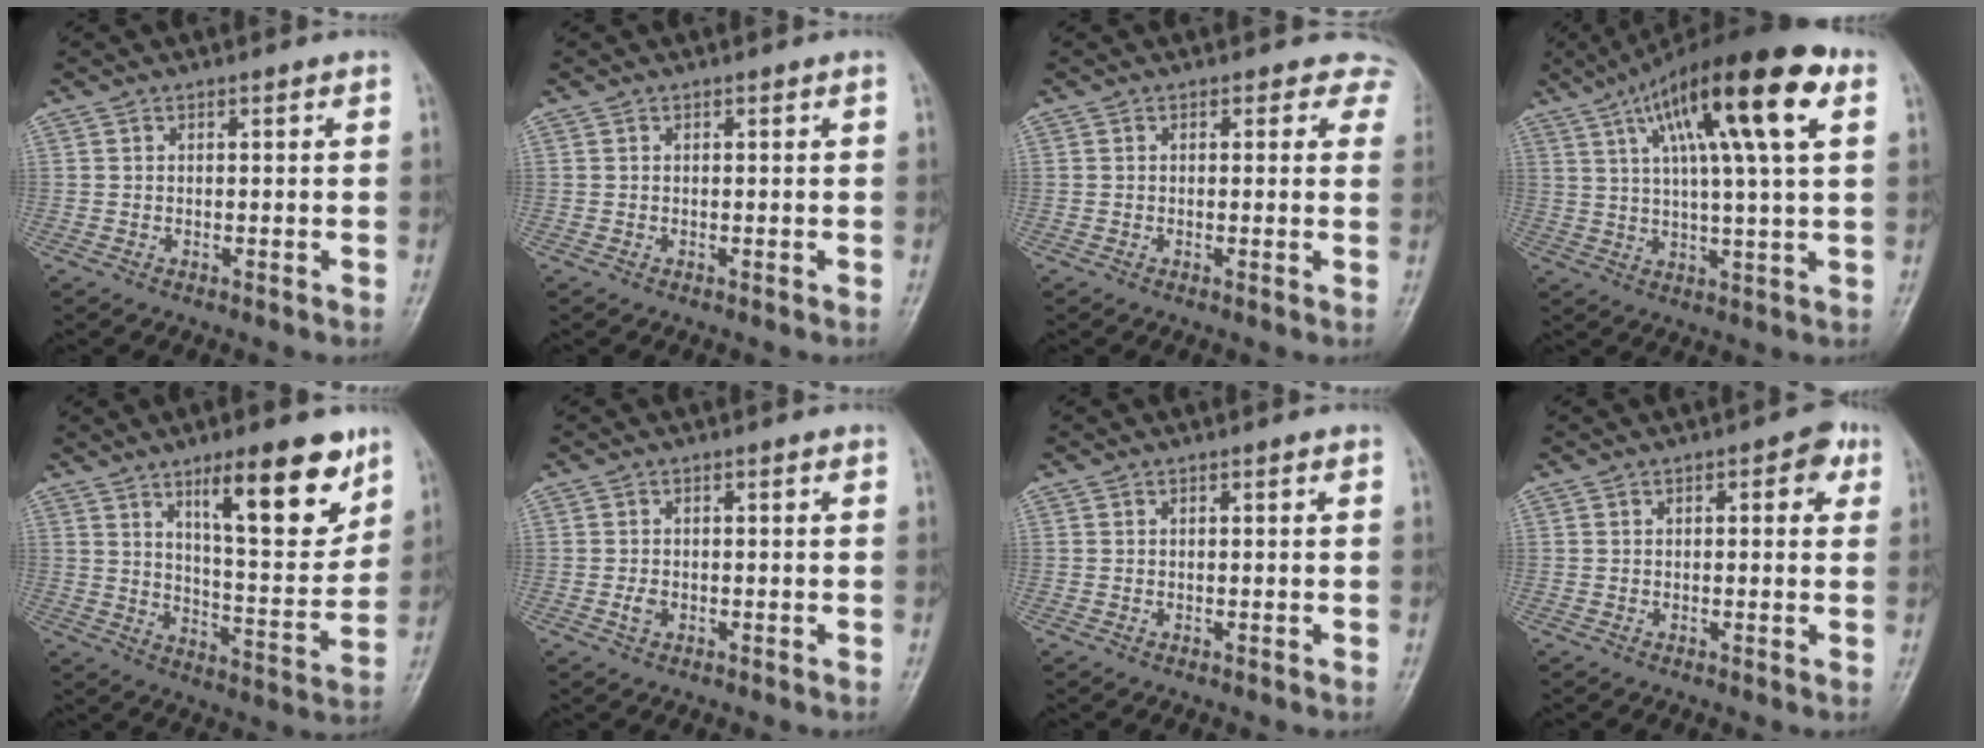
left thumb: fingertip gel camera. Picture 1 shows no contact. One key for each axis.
{"total": 0.0}
{"total": 3.7, "fx": 2.5, "fy": 2.5, "fz": 1.2, "tx": 0.022, "ty": -0.007, "tz": 0.004}
{"total": 20.6, "fx": 8.3, "fy": 4.0, "fz": 18.4, "tx": -0.302, "ty": 0.010, "tz": 0.132}
{"total": 16.5, "fx": 9.7, "fy": 4.7, "fz": 12.5, "tx": -0.153, "ty": -0.062, "tz": 0.157}
{"total": 1.9, "fx": -0.4, "fy": 1.3, "fz": 1.3, "tx": -0.022, "ty": 0.004, "tz": -0.008}
{"total": 0.0}
{"total": 4.0, "fx": 1.4, "fy": 1.9, "fz": 3.2, "tx": -0.023, "ty": 0.002, "tz": 0.009}